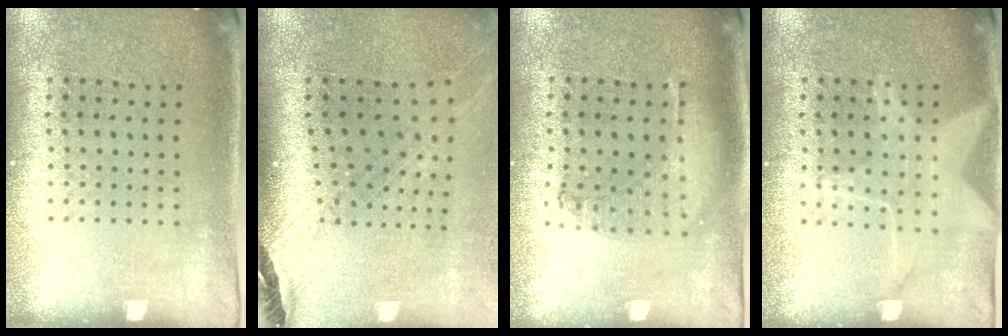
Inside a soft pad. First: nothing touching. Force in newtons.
{"total": 1.8, "press": 1.5, "slide": 0.9}
{"total": 0.9, "press": 0.9, "slide": 0.2}
{"total": 1.5, "press": 1.4, "slide": 0.3}